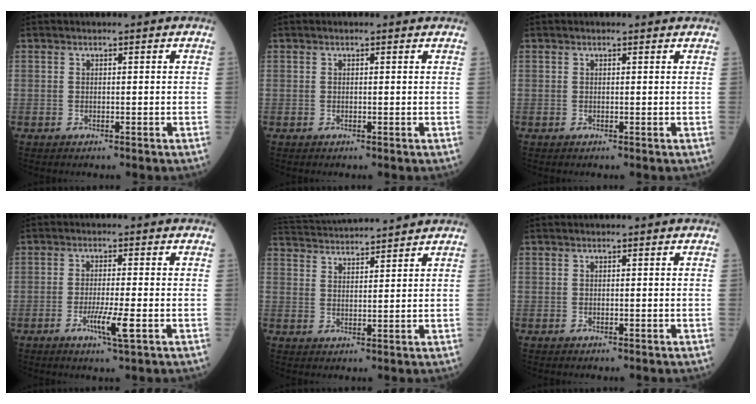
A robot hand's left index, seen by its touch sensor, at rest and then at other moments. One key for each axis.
{"total": 0.0}
{"total": 0.7, "fx": 0.7, "fy": 0.2, "fz": 0.0, "tx": -0.012, "ty": 0.002, "tz": 0.005}
{"total": 4.7, "fx": -1.9, "fy": -0.2, "fz": 4.3, "tx": -0.084, "ty": -0.011, "tz": -0.033}
{"total": 12.6, "fx": 12.0, "fy": 0.5, "fz": 3.7, "tx": -0.083, "ty": 0.036, "tz": 0.190}
{"total": 0.0}